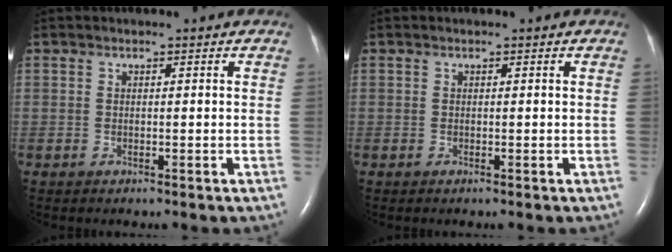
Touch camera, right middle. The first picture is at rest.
{"total": 0.0}